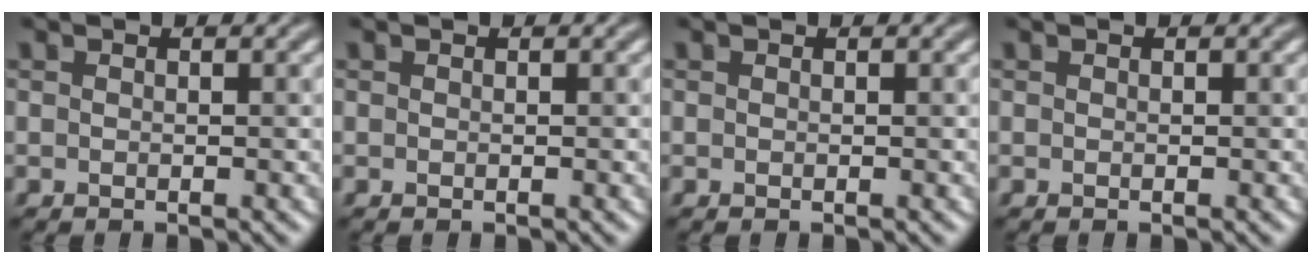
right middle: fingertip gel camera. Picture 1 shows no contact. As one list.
[{"total": 0.0}, {"total": 0.0}, {"total": 0.0}]